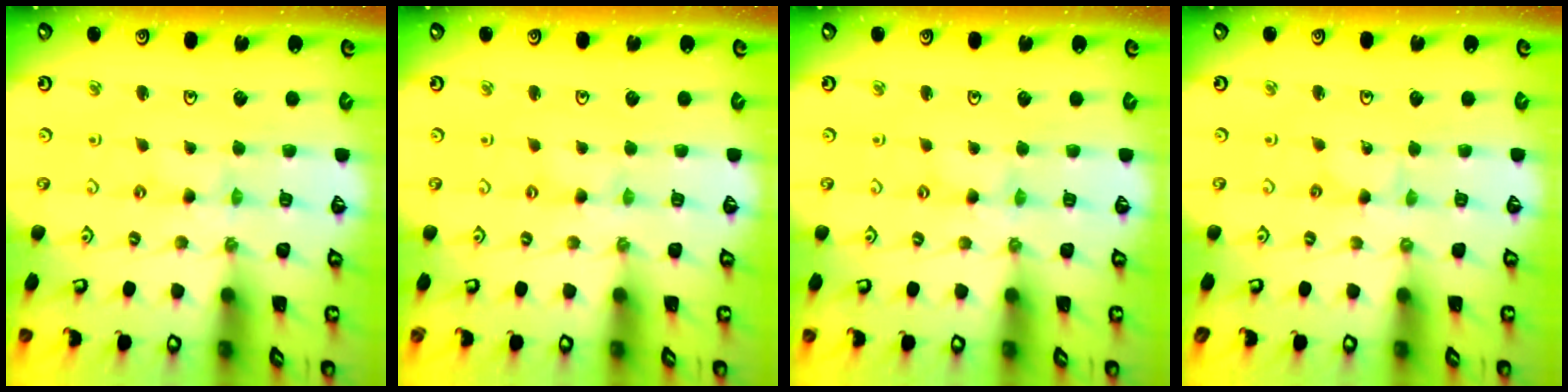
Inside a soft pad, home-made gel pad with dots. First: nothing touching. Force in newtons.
{"total": 0.0}
{"total": 1.4, "press": 1.4, "slide": 0.2}
{"total": 0.0}